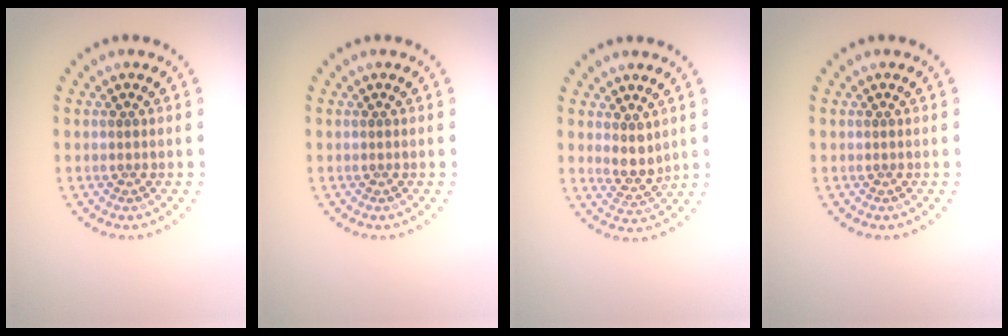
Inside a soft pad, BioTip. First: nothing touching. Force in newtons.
{"total": 0.0}
{"total": 2.4, "press": 2.0, "slide": 1.3}
{"total": 0.0}